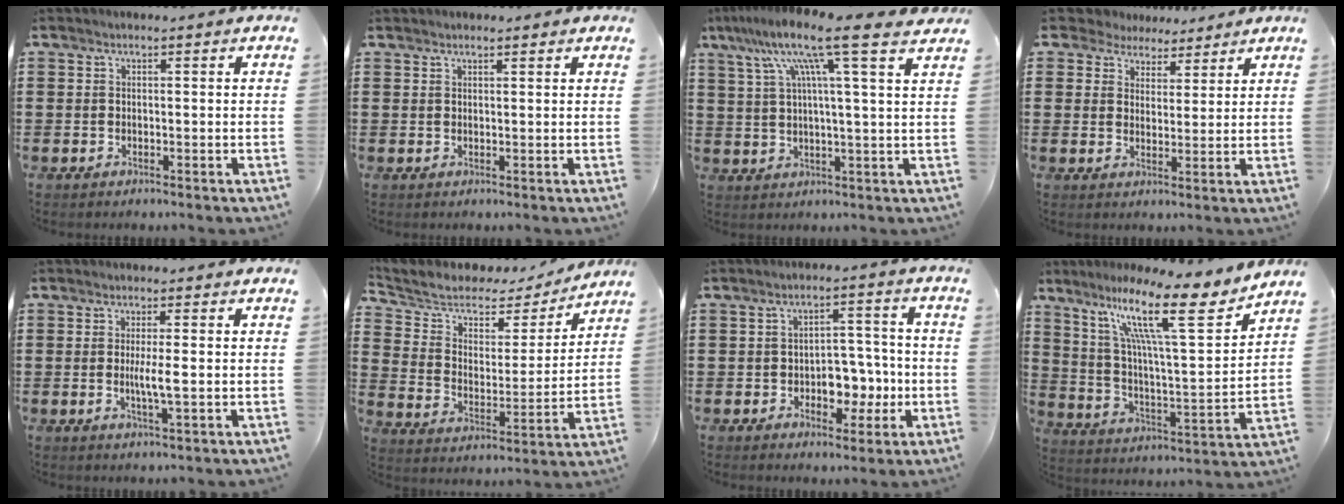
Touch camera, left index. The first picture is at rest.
{"total": 1.2, "force": [1.1, 0.3, 0.4], "torque": [-0.009, 0.001, 0.021]}
{"total": 11.7, "force": [7.3, 0.1, 9.2], "torque": [-0.192, -0.016, 0.114]}
{"total": 4.4, "force": [3.7, 2.4, 0.1], "torque": [-0.025, -0.001, 0.068]}
{"total": 3.5, "force": [0.0, 0.1, 3.5], "torque": [-0.069, -0.009, -0.005]}
{"total": 5.7, "force": [4.4, 3.1, 2.0], "torque": [-0.071, -0.023, 0.070]}
{"total": 5.8, "force": [-1.6, 4.3, 3.6], "torque": [-0.056, 0.008, -0.032]}
{"total": 16.0, "force": [10.5, 2.1, 11.9], "torque": [-0.240, -0.046, 0.166]}